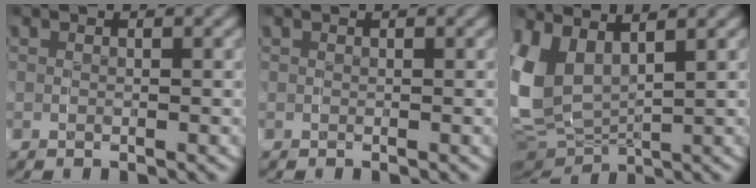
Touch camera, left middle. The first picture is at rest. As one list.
[{"total": 0.0}, {"total": 9.4, "force": [1.1, 7.1, 6.1], "torque": [-0.181, -0.017, 0.025]}]